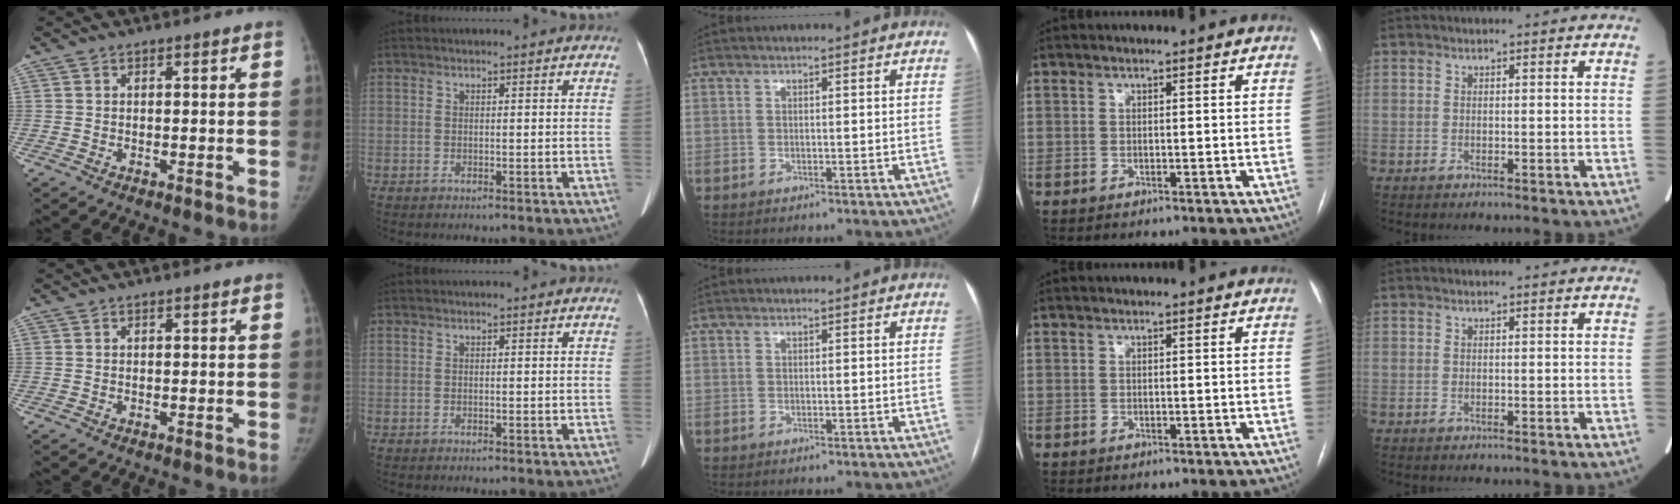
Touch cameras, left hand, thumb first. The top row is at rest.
{}